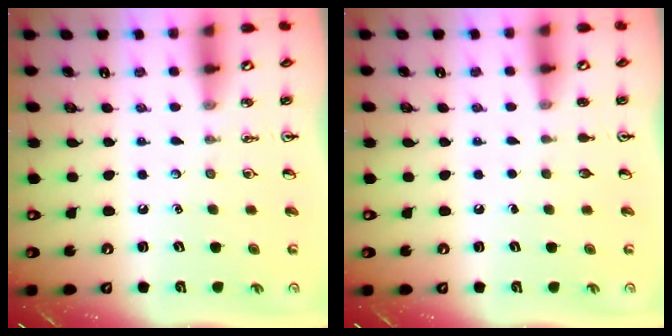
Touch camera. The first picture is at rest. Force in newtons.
{"total": 0.0}